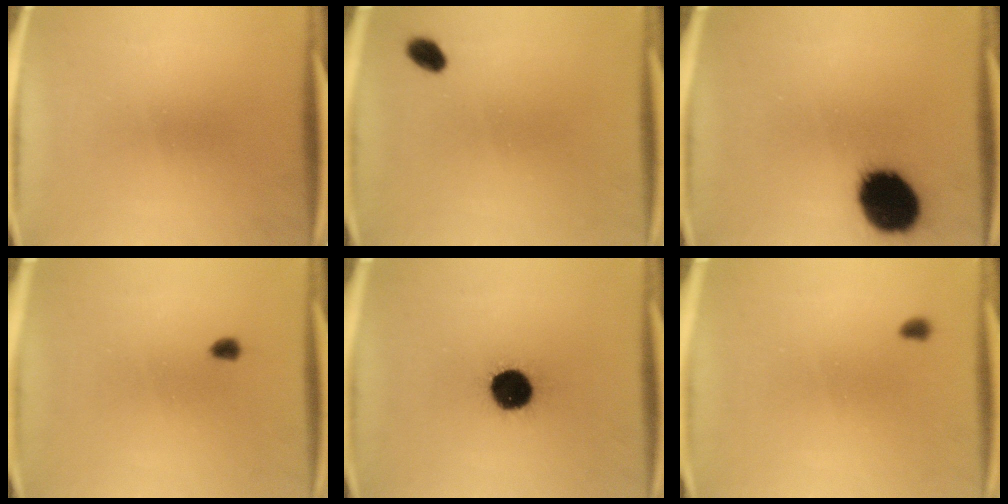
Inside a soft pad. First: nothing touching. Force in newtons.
{"total": 2.8}
{"total": 18.4}
{"total": 1.7}
{"total": 12.6}
{"total": 0.9}